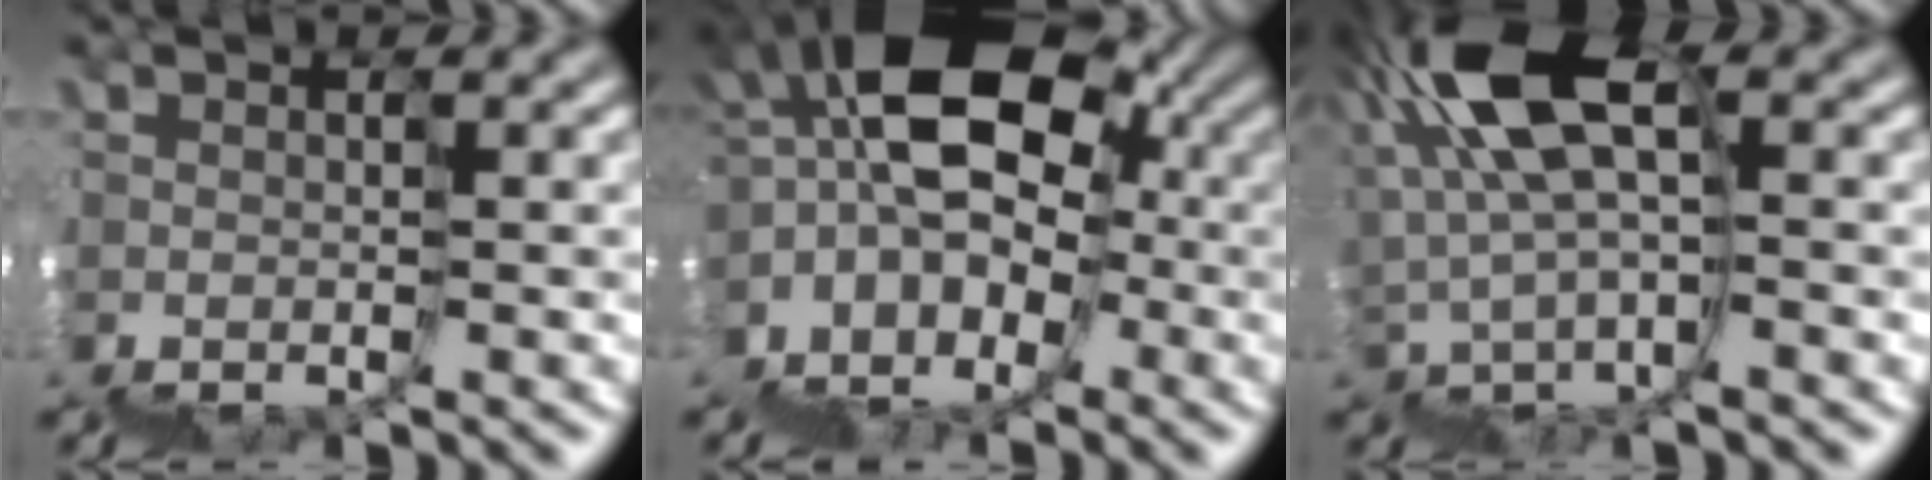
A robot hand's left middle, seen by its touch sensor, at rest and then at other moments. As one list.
[{"total": 8.7, "force": [0.3, 6.5, 5.8], "torque": [-0.052, 0.034, -0.005]}, {"total": 7.4, "force": [3.7, 3.1, 5.5], "torque": [-0.120, 0.027, 0.055]}]